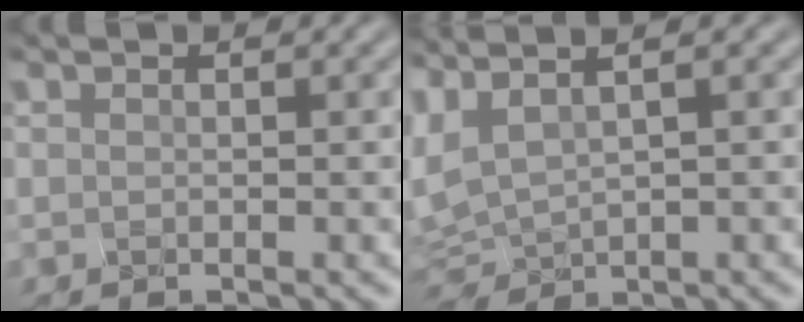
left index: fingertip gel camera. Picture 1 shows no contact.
{"total": 2.0, "force": [1.8, 0.1, 0.8], "torque": [-0.054, 0.015, 0.066]}